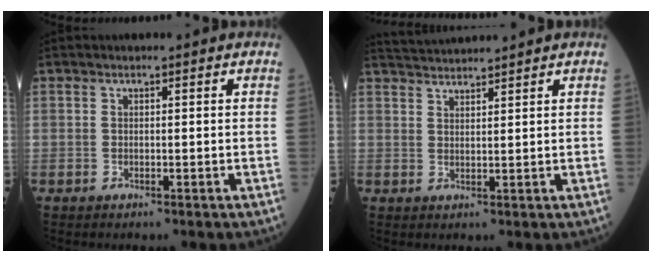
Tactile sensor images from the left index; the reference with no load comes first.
{"total": 4.4, "force": [4.3, -0.9, 0.6], "torque": [-0.012, 0.025, 0.081]}